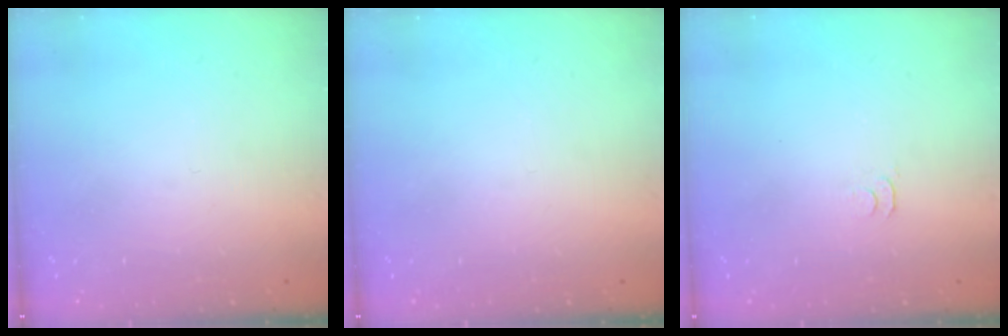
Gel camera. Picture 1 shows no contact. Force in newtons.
{"total": 0.0}
{"total": 2.8, "press": 2.7, "slide": 0.5}